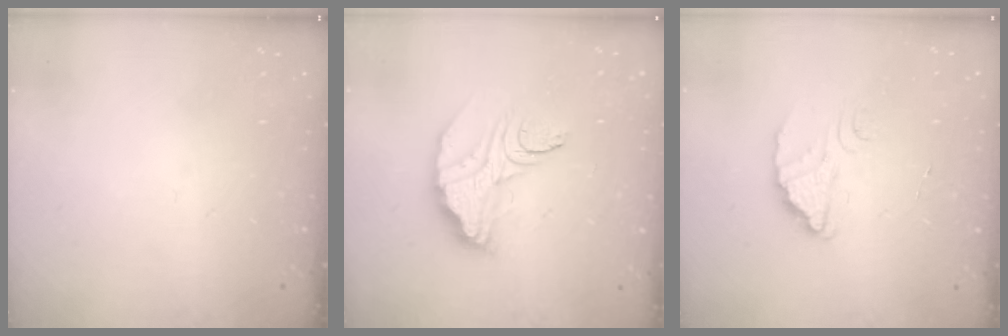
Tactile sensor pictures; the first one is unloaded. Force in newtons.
{"total": 9.8, "press": 9.8, "slide": 0.4}
{"total": 2.6, "press": 2.6, "slide": 0.1}